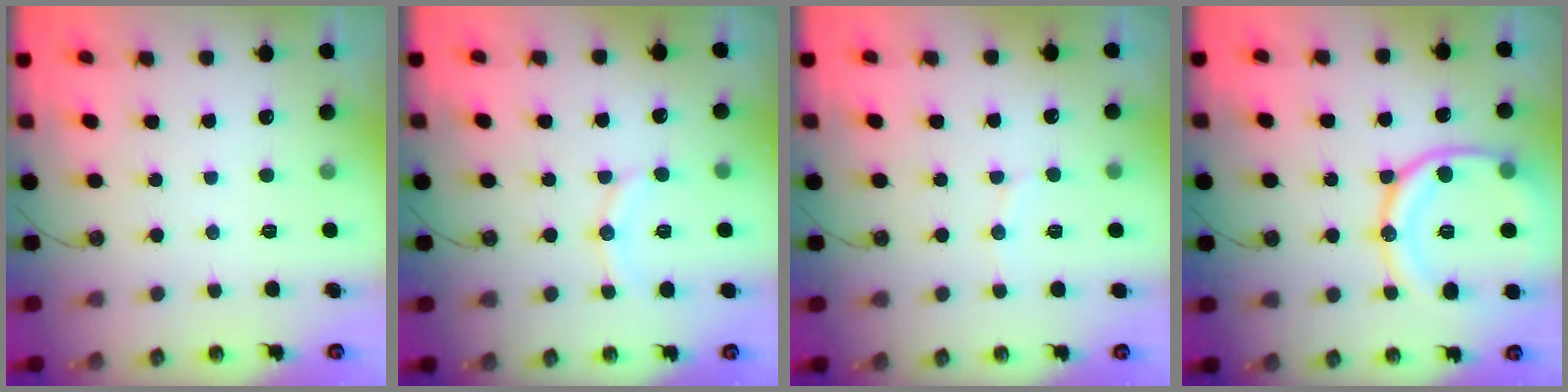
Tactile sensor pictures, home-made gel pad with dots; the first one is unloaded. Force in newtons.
{"total": 8.1, "press": 7.9, "slide": 2.0}
{"total": 5.5, "press": 5.3, "slide": 1.6}
{"total": 17.4, "press": 17.3, "slide": 1.6}